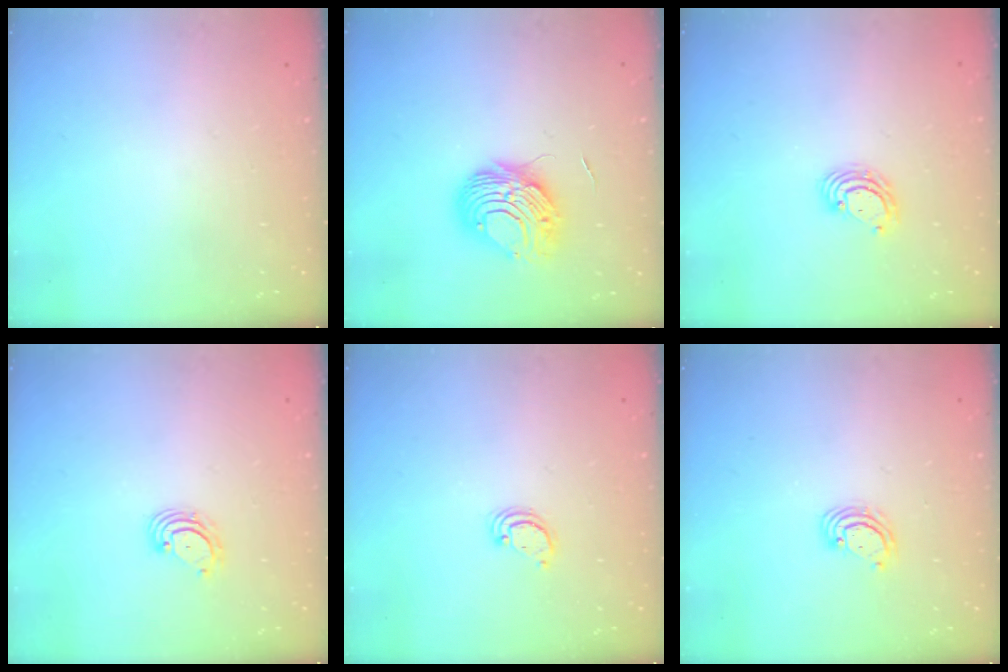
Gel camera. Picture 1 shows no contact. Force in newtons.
{"total": 8.7, "press": 8.7, "slide": 0.8}
{"total": 4.6, "press": 4.6, "slide": 0.2}
{"total": 3.5, "press": 3.5, "slide": 0.4}
{"total": 2.6, "press": 2.6, "slide": 0.2}
{"total": 3.0, "press": 2.9, "slide": 0.3}